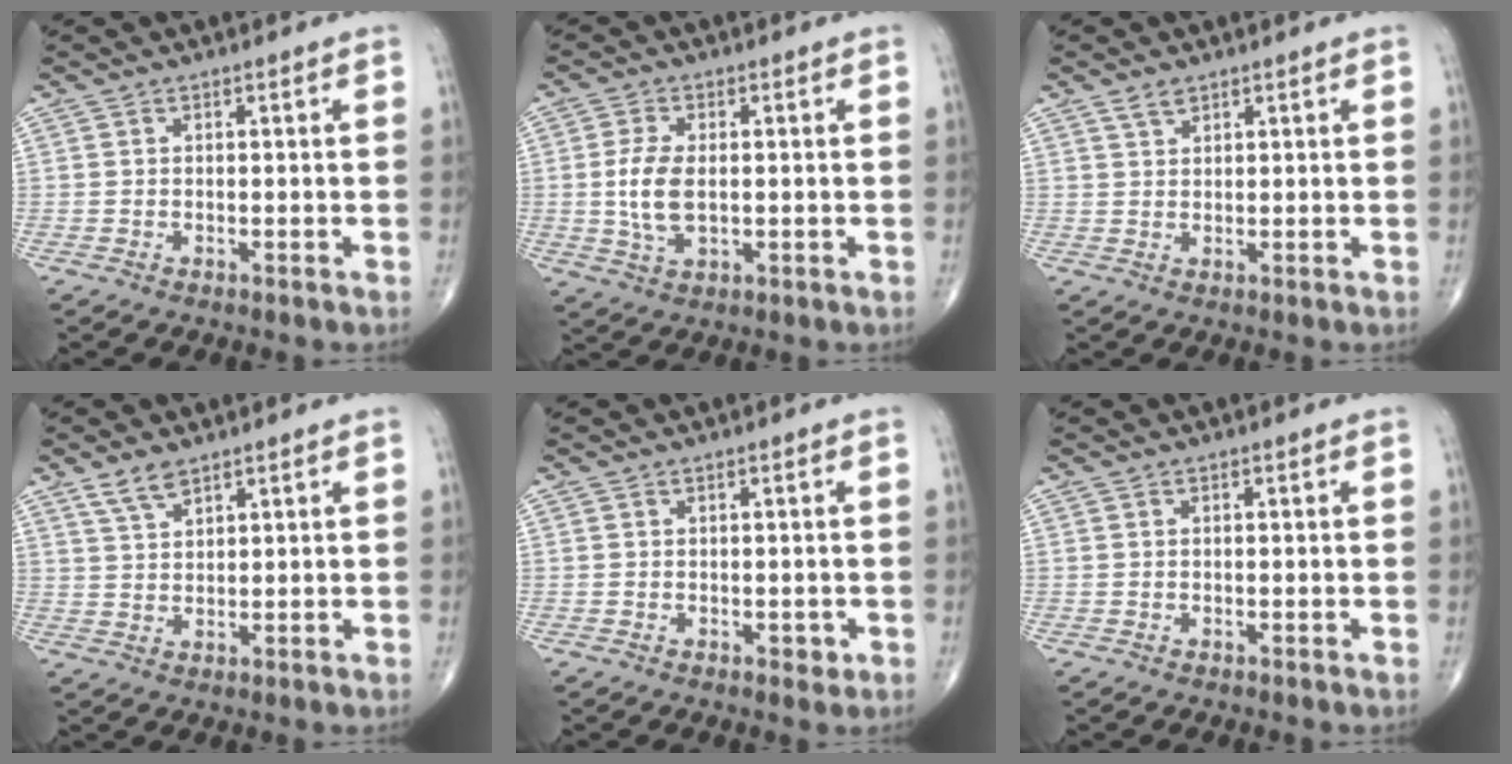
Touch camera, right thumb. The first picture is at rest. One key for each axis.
{"total": 7.1, "fx": 0.0, "fy": 3.7, "fz": 6.0, "tx": -0.128, "ty": -0.005, "tz": 0.002}
{"total": 2.2, "fx": 1.6, "fy": 1.1, "fz": 1.0, "tx": -0.014, "ty": -0.005, "tz": 0.031}
{"total": 4.1, "fx": 3.0, "fy": 1.6, "fz": 2.3, "tx": -0.041, "ty": -0.011, "tz": 0.063}
{"total": 1.4, "fx": -0.2, "fy": 0.8, "fz": 1.0, "tx": -0.006, "ty": -0.001, "tz": -0.002}
{"total": 0.0}